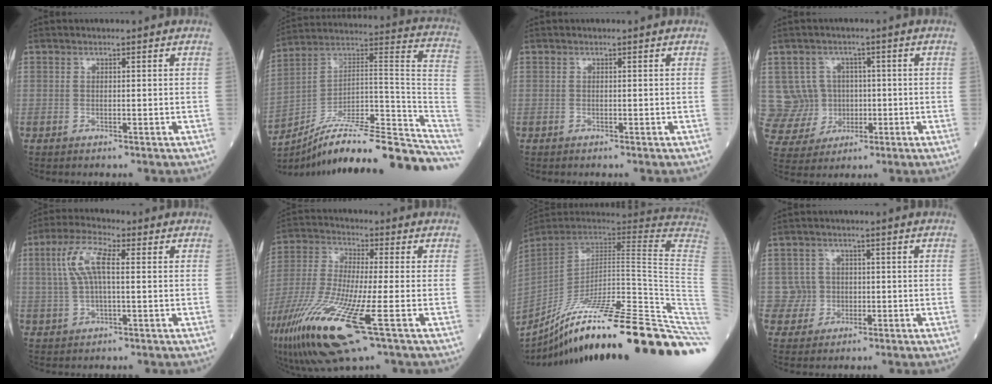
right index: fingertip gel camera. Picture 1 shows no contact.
{"total": 24.2, "force": [-19.7, 2.4, 13.8], "torque": [-0.125, 0.050, -0.301]}
{"total": 0.0}
{"total": 7.7, "force": [0.8, 7.6, 1.2], "torque": [-0.033, 0.023, 0.027]}
{"total": 7.3, "force": [1.5, 1.9, 6.9], "torque": [-0.151, 0.021, 0.030]}
{"total": 19.0, "force": [-8.5, 2.5, 16.8], "torque": [-0.382, -0.051, -0.158]}
{"total": 38.2, "force": [-26.8, -0.9, 27.2], "torque": [-0.243, -0.051, -0.381]}
{"total": 3.9, "force": [0.0, 3.9, -0.4], "torque": [0.023, 0.009, -0.001]}